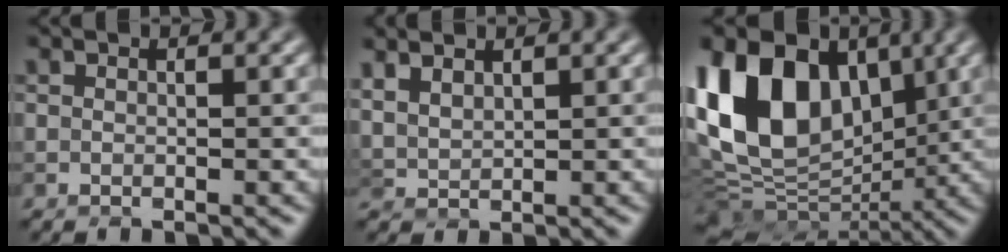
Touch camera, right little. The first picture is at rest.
{"total": 2.6, "force": [2.0, 1.1, 1.2], "torque": [-0.038, 0.011, 0.043]}
{"total": 14.3, "force": [3.8, 10.0, 9.5], "torque": [-0.194, 0.025, 0.055]}